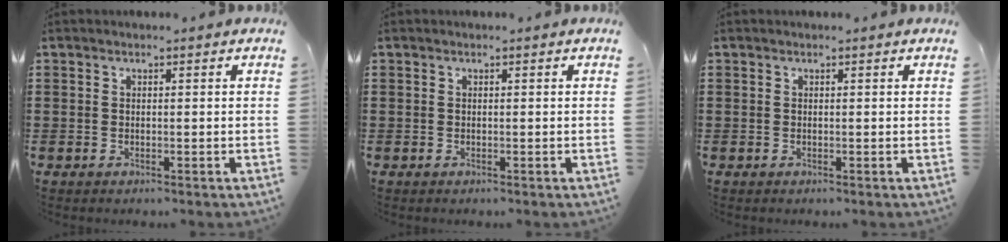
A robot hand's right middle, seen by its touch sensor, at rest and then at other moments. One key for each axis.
{"total": 0.0}
{"total": 0.0}